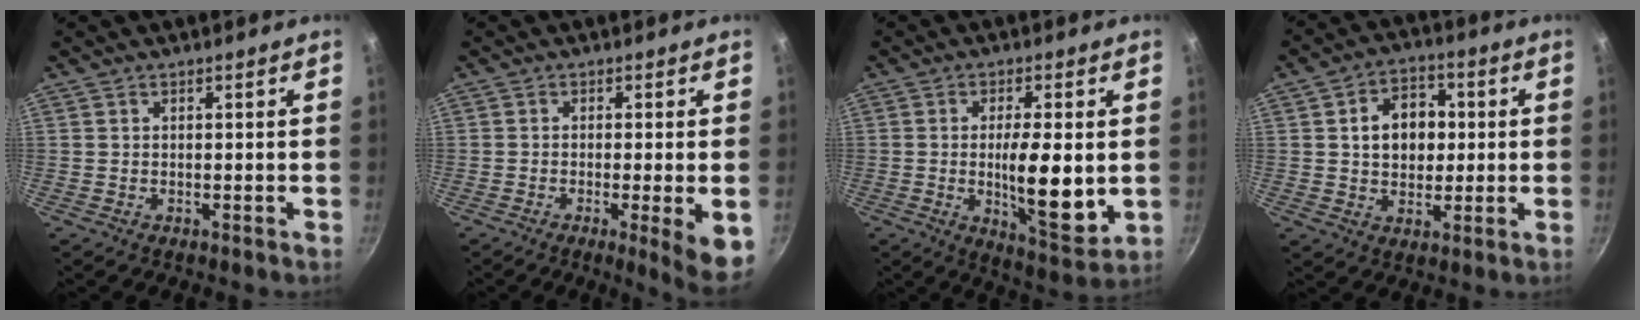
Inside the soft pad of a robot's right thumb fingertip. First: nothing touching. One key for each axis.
{"total": 7.5, "fx": -1.9, "fy": 0.9, "fz": 7.1, "tx": -0.098, "ty": -0.004, "tz": -0.024}
{"total": 12.9, "fx": -0.7, "fy": 4.0, "fz": 12.2, "tx": -0.190, "ty": -0.019, "tz": -0.004}
{"total": 10.2, "fx": 1.3, "fy": 7.8, "fz": 6.5, "tx": -0.066, "ty": 0.012, "tz": 0.016}